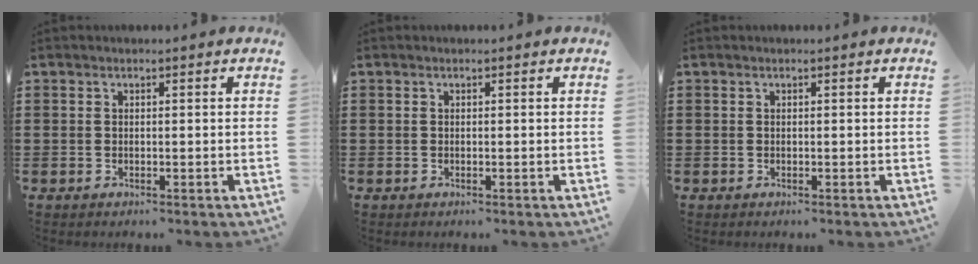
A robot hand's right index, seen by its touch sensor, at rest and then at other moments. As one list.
[{"total": 0.0}, {"total": 0.0}]